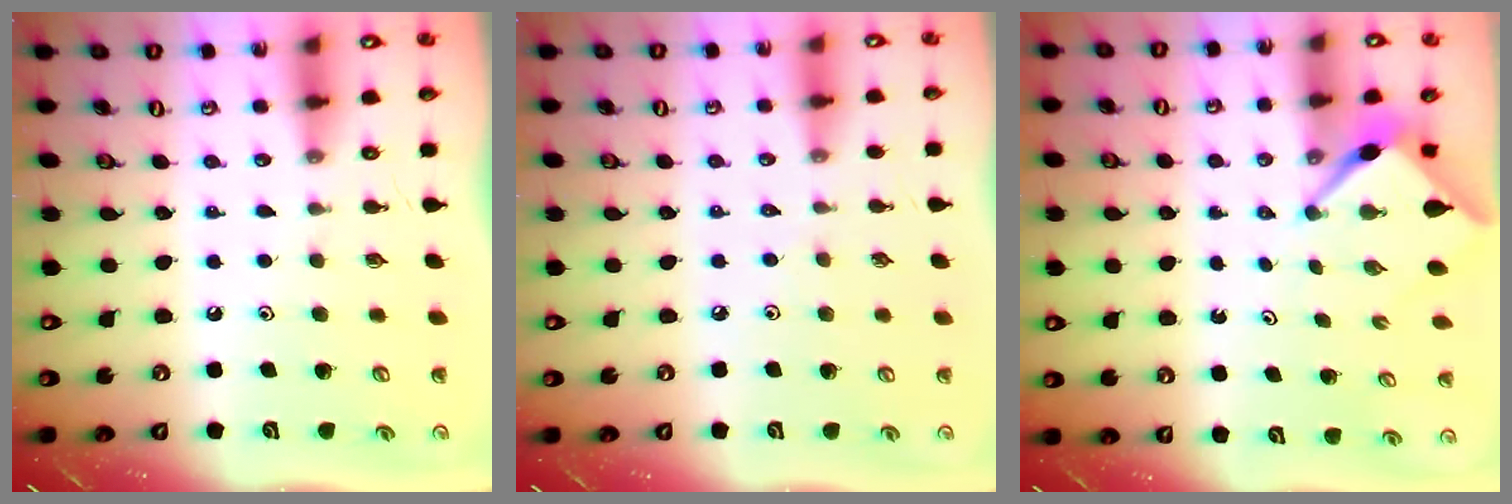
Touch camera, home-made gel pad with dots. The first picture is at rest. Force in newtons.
{"total": 2.2, "press": 2.1, "slide": 0.5}
{"total": 2.8, "press": 2.8, "slide": 0.3}